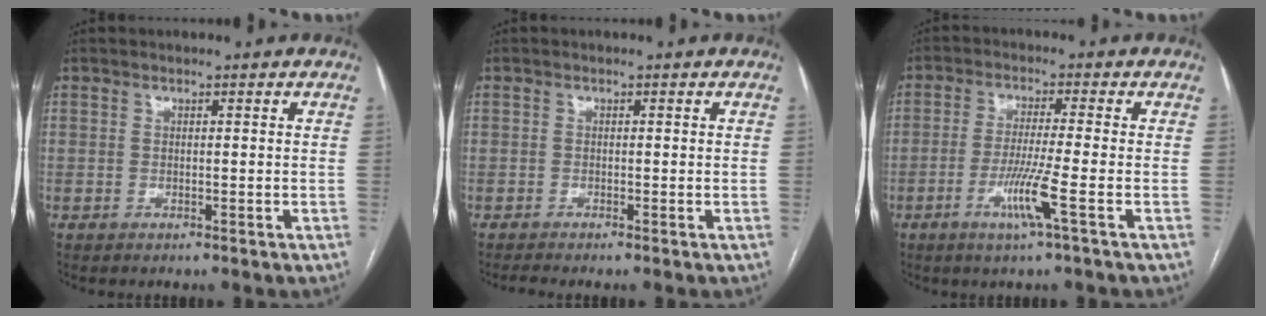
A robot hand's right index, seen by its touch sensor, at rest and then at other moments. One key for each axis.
{"total": 1.0, "fx": -0.9, "fy": -0.2, "fz": 0.5, "tx": -0.016, "ty": -0.004, "tz": -0.018}
{"total": 6.5, "fx": -2.6, "fy": -1.0, "fz": 5.9, "tx": -0.113, "ty": -0.017, "tz": -0.052}